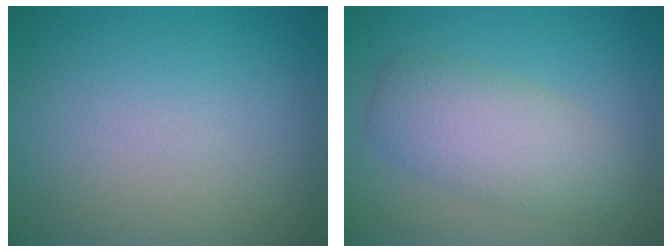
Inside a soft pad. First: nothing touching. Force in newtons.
{"total": 4.8, "press": 4.8, "slide": 0.1}